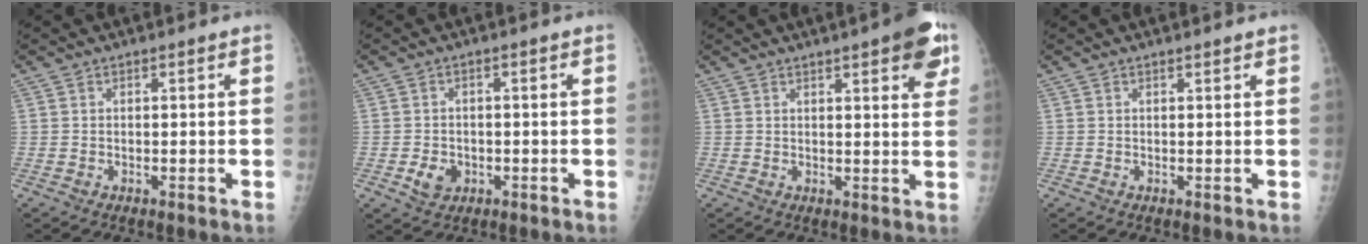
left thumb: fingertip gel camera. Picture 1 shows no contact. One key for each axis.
{"total": 3.7, "fx": -1.1, "fy": 2.9, "fz": 1.9, "tx": -0.025, "ty": 0.003, "tz": -0.013}
{"total": 9.0, "fx": 4.7, "fy": 2.3, "fz": 7.2, "tx": -0.069, "ty": -0.014, "tz": 0.052}
{"total": 1.1, "fx": 0.9, "fy": 0.0, "fz": 0.5, "tx": -0.004, "ty": 0.001, "tz": 0.015}